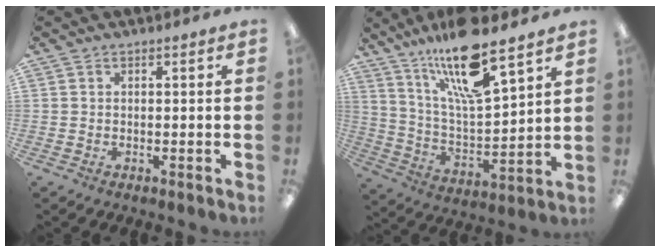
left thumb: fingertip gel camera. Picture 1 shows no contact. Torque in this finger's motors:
{"motor_torque": [0.41, 0.31, 1.31, -1.46, 0.17]}